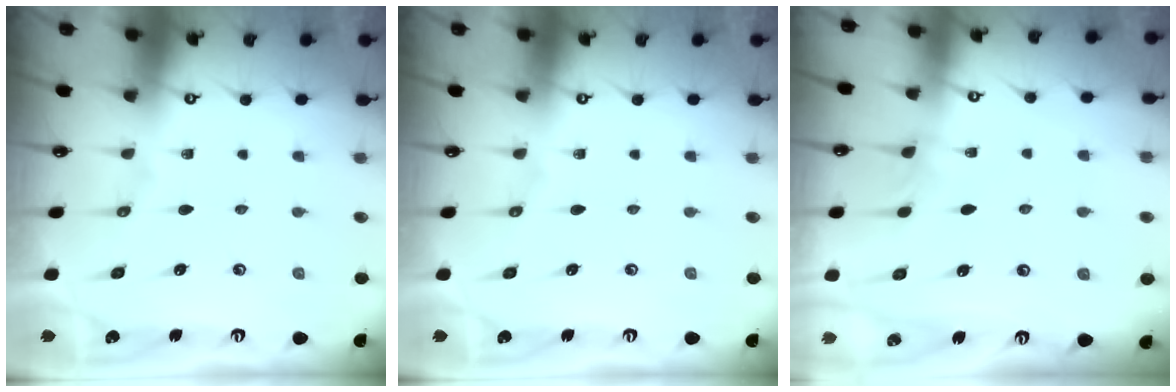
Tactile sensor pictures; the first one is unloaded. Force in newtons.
{"total": 0.0}
{"total": 2.6, "press": 2.6, "slide": 0.3}